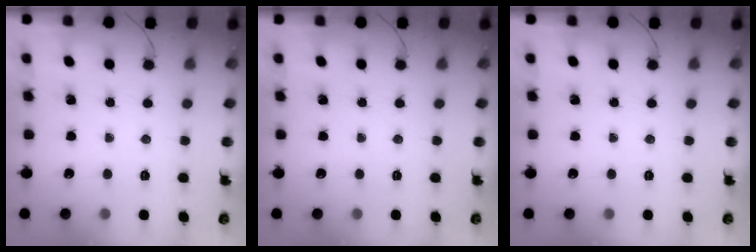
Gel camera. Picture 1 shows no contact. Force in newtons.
{"total": 0.0}
{"total": 0.0}